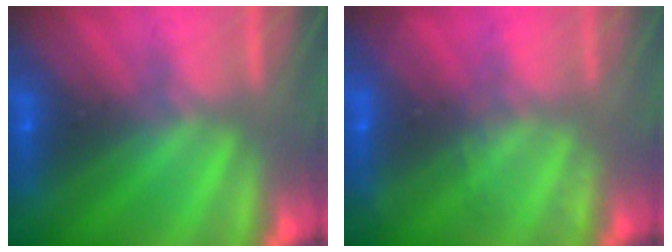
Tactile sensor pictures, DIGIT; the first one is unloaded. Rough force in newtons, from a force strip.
{"total": 2.2}